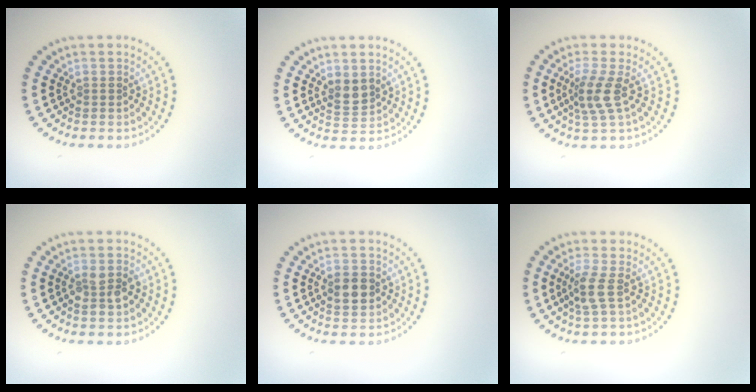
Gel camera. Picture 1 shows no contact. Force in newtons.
{"total": 2.0, "press": 1.8, "slide": 0.8}
{"total": 2.8, "press": 2.2, "slide": 1.8}
{"total": 2.0, "press": 1.9, "slide": 0.4}
{"total": 3.0, "press": 3.0, "slide": 0.1}
{"total": 2.3, "press": 2.0, "slide": 1.1}